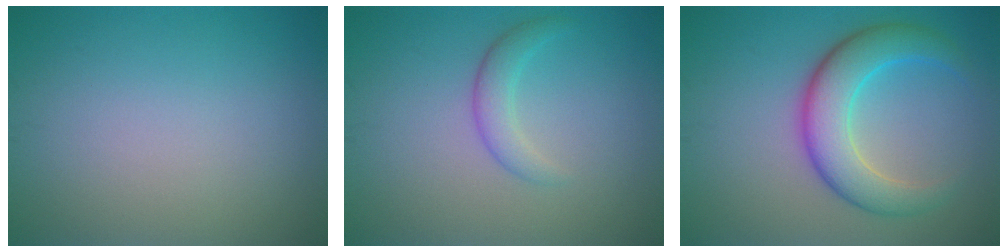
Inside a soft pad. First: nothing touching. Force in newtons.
{"total": 2.1, "press": 2.1, "slide": 0.1}
{"total": 6.1, "press": 6.1, "slide": 0.2}